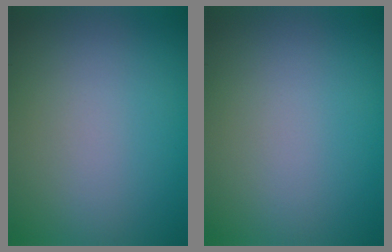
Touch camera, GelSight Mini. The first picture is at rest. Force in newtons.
{"total": 0.0}